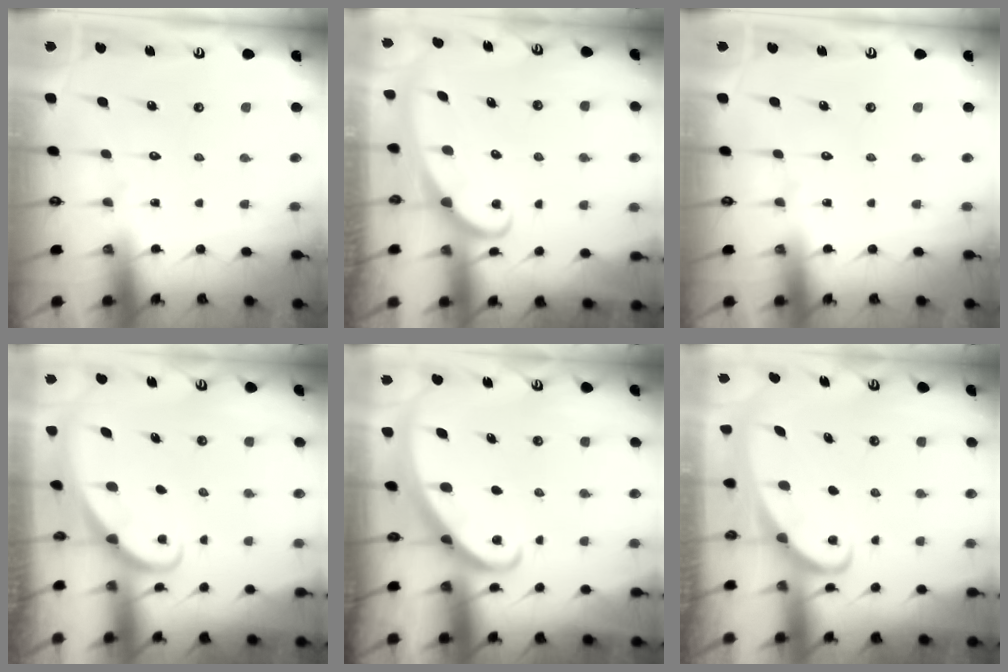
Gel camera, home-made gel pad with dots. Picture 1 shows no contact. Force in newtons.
{"total": 2.4, "press": 2.4, "slide": 0.4}
{"total": 0.0}
{"total": 1.9, "press": 1.9, "slide": 0.1}
{"total": 2.5, "press": 2.4, "slide": 0.3}
{"total": 2.1, "press": 2.1, "slide": 0.3}